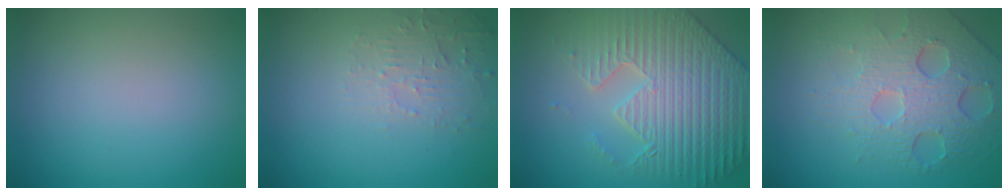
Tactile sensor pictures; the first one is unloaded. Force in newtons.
{"total": 2.4, "press": 2.3, "slide": 0.6}
{"total": 8.2, "press": 6.4, "slide": 5.1}
{"total": 6.6, "press": 4.7, "slide": 4.7}